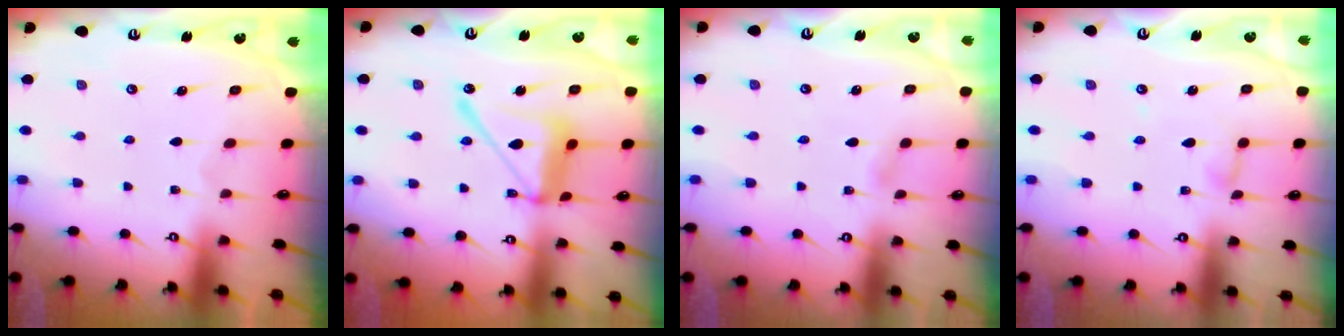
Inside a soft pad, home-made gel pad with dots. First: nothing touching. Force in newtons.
{"total": 14.6, "press": 14.6, "slide": 1.4}
{"total": 2.6, "press": 2.6, "slide": 0.4}
{"total": 3.5, "press": 3.5, "slide": 0.2}